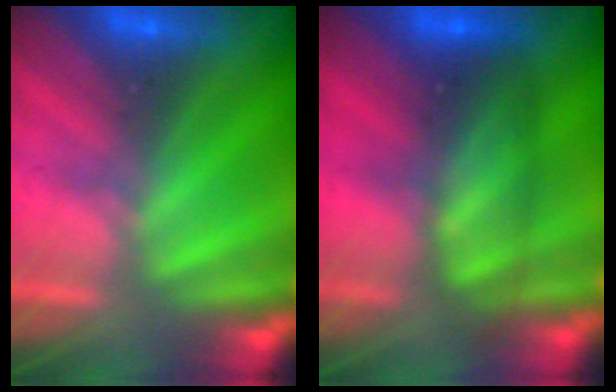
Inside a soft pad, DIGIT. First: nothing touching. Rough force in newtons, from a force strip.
{"total": 9.8}